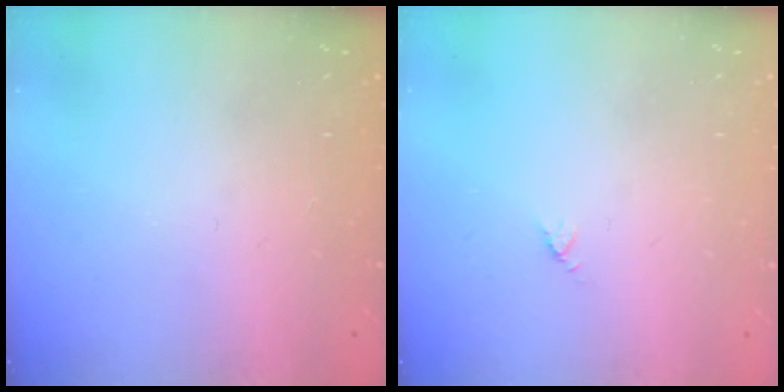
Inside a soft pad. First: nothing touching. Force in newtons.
{"total": 2.9, "press": 2.9, "slide": 0.3}